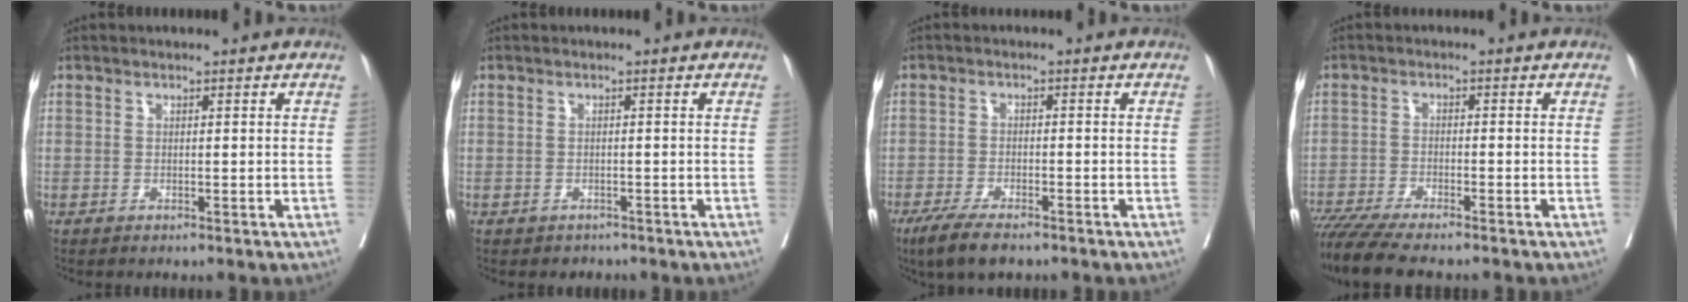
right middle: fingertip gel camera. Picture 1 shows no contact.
{"total": 1.6, "force": [-1.3, 1.0, -0.1], "torque": [-0.005, 0.001, -0.021]}
{"total": 6.5, "force": [-4.8, 1.6, 4.1], "torque": [-0.071, -0.012, -0.081]}
{"total": 9.4, "force": [-8.1, 0.8, 4.7], "torque": [-0.072, -0.017, -0.133]}